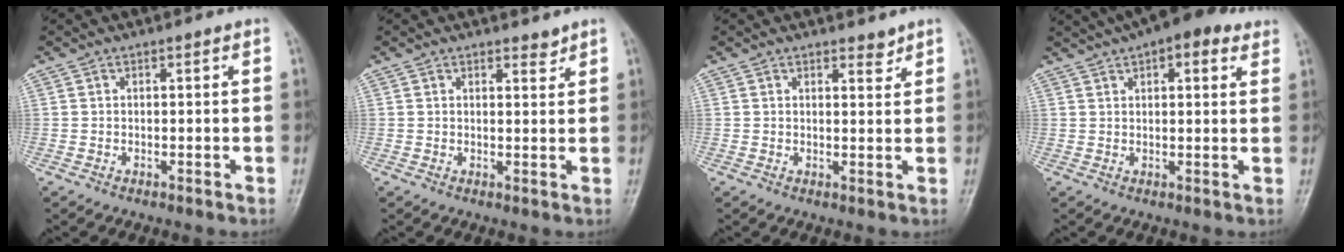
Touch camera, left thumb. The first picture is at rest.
{"total": 1.7, "force": [1.5, 0.6, 0.5], "torque": [0.003, -0.013, 0.021]}
{"total": 2.0, "force": [1.7, 0.8, 0.7], "torque": [0.002, -0.013, 0.024]}
{"total": 12.0, "force": [7.8, 4.7, 7.9], "torque": [-0.090, 0.008, 0.110]}